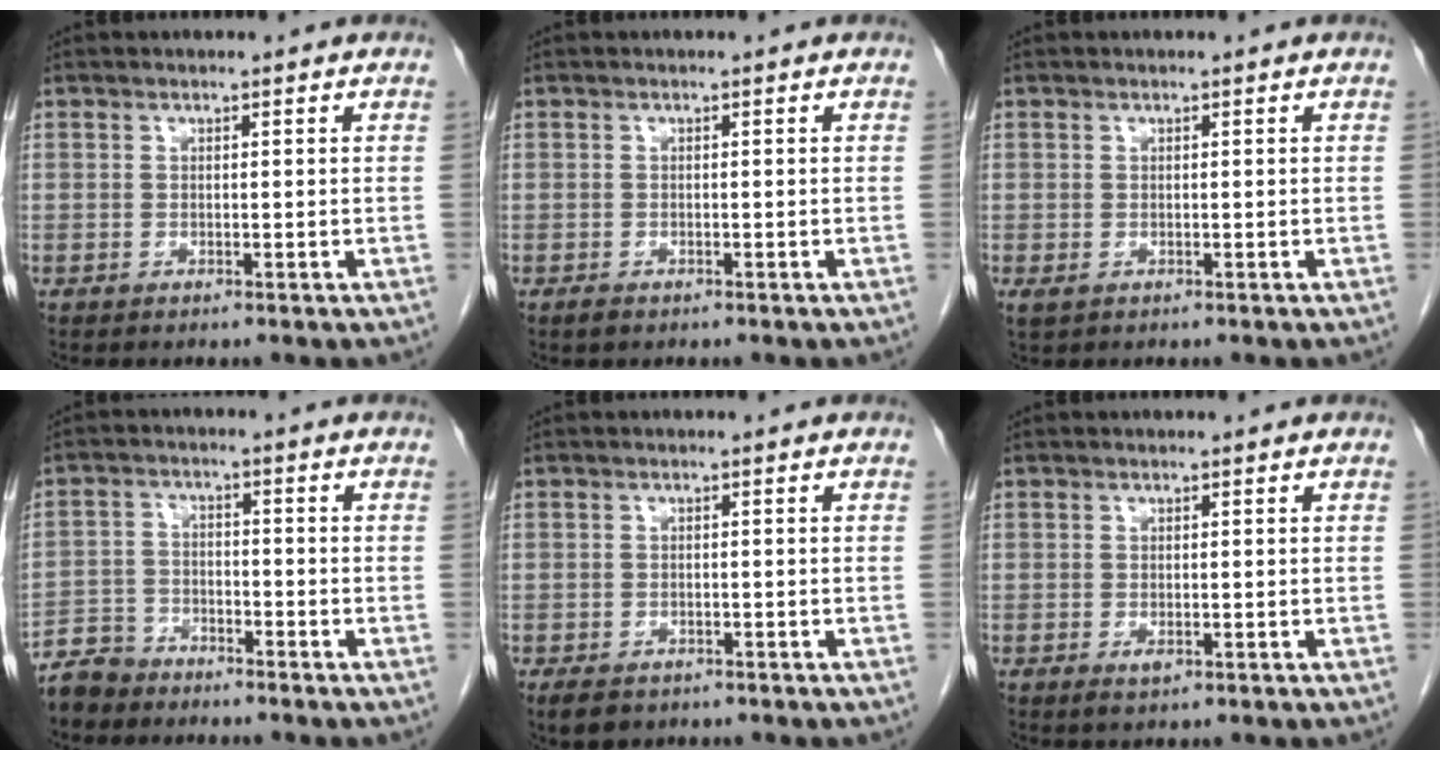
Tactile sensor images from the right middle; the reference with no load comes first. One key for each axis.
{"total": 0.9, "fx": -0.7, "fy": 0.5, "fz": 0.5, "tx": -0.012, "ty": 0.000, "tz": -0.009}
{"total": 0.8, "fx": 0.0, "fy": 0.5, "fz": 0.6, "tx": -0.016, "ty": -0.002, "tz": 0.007}
{"total": 5.2, "fx": -4.6, "fy": 2.3, "fz": 0.2, "tx": -0.009, "ty": -0.006, "tz": -0.095}
{"total": 4.0, "fx": -2.9, "fy": 2.3, "fz": 1.7, "tx": -0.027, "ty": -0.004, "tz": -0.040}
{"total": 1.3, "fx": -0.5, "fy": 0.6, "fz": 1.0, "tx": -0.018, "ty": -0.002, "tz": -0.004}